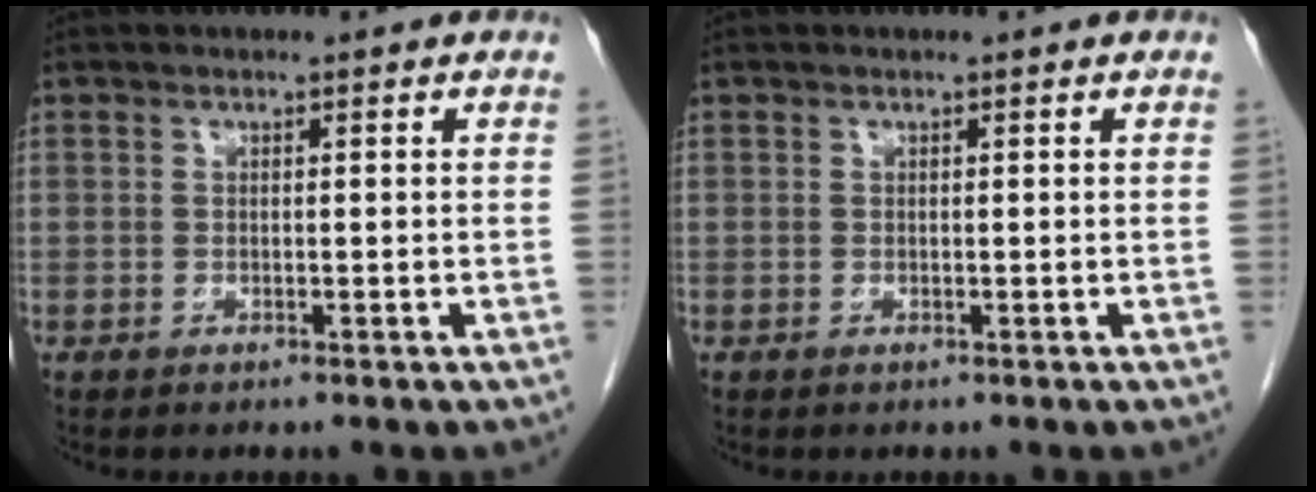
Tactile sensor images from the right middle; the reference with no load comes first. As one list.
[{"total": 0.0}]